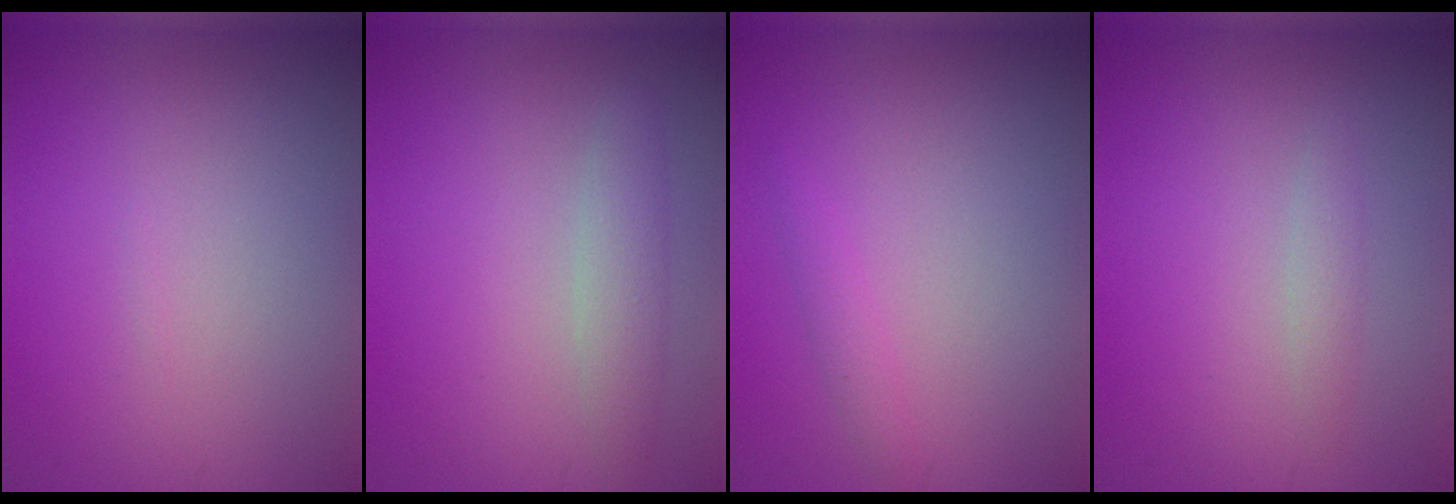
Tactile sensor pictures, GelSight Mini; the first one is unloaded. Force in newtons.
{"total": 2.1, "press": 2.1, "slide": 0.0}
{"total": 1.1, "press": 1.1, "slide": 0.1}
{"total": 1.1, "press": 1.1, "slide": 0.1}